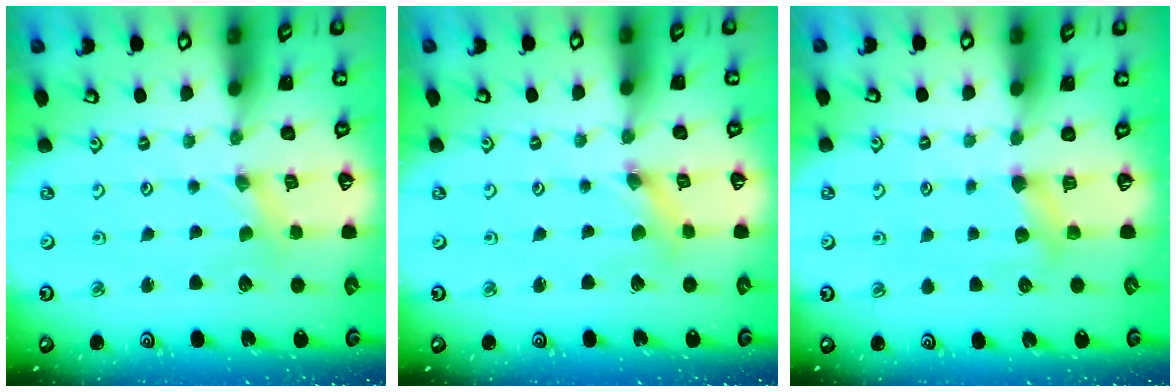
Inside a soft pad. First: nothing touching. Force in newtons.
{"total": 1.6, "press": 1.6, "slide": 0.3}
{"total": 3.9, "press": 3.8, "slide": 0.4}